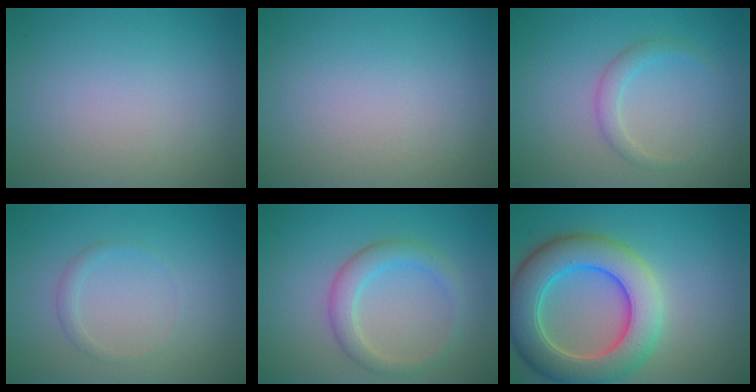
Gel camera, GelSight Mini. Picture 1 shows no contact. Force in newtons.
{"total": 0.0}
{"total": 1.6, "press": 1.6, "slide": 0.1}
{"total": 0.9, "press": 0.9, "slide": 0.2}
{"total": 2.9, "press": 2.9, "slide": 0.2}
{"total": 8.9, "press": 8.9, "slide": 0.3}